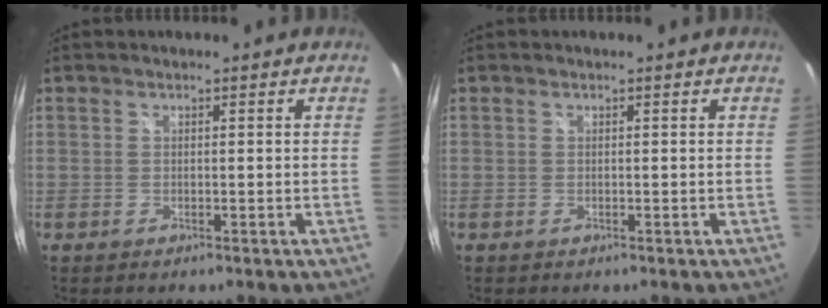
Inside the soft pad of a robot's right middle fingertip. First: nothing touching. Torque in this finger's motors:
{"motor_torque": [0.01, 0.07, -0.01, 0.01]}